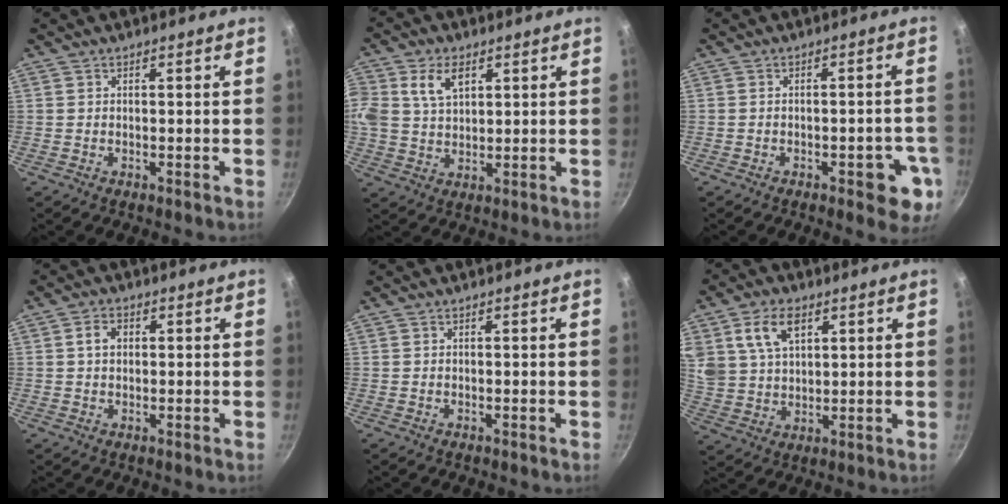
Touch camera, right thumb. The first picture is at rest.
{"total": 9.3, "force": [3.5, 6.3, 6.0], "torque": [-0.104, 0.000, 0.065]}
{"total": 7.9, "force": [-3.1, 3.3, 6.5], "torque": [-0.053, 0.015, -0.034]}
{"total": 3.2, "force": [0.5, 2.4, 2.0], "torque": [-0.024, 0.005, 0.008]}
{"total": 0.0}
{"total": 10.5, "force": [4.7, 6.7, 6.6], "torque": [-0.109, -0.011, 0.092]}